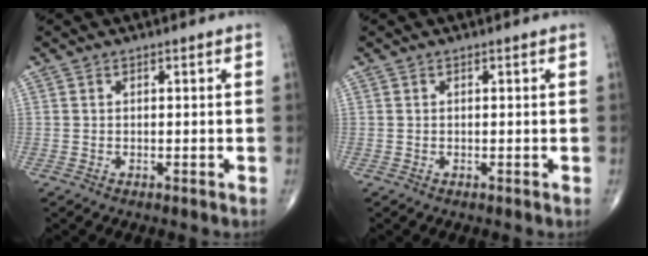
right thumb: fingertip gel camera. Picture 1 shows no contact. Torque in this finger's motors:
{"motor_torque": [-0.01, 0.01, -0.01, 0.00, 0.00]}